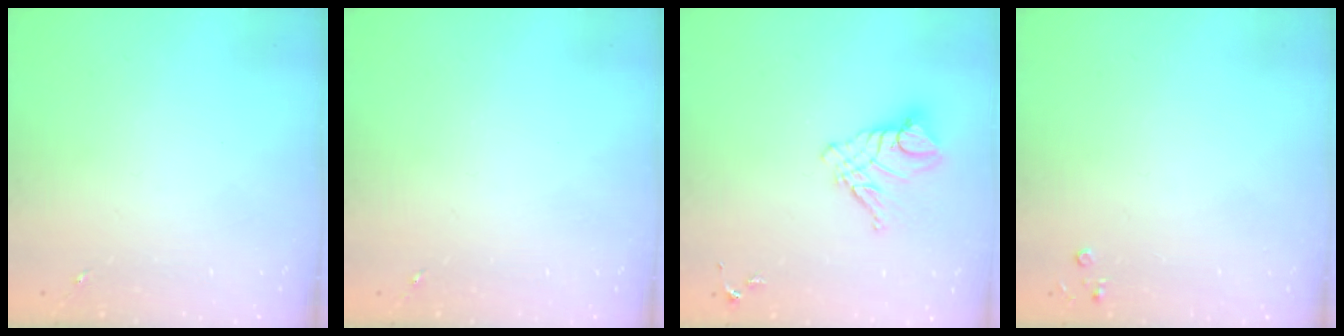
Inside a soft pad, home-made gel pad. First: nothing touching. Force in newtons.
{"total": 0.0}
{"total": 10.7, "press": 10.6, "slide": 1.1}
{"total": 2.2, "press": 2.2, "slide": 0.3}